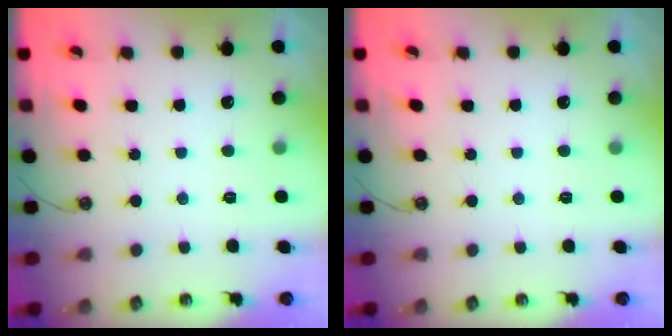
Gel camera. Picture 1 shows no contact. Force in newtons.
{"total": 0.0}